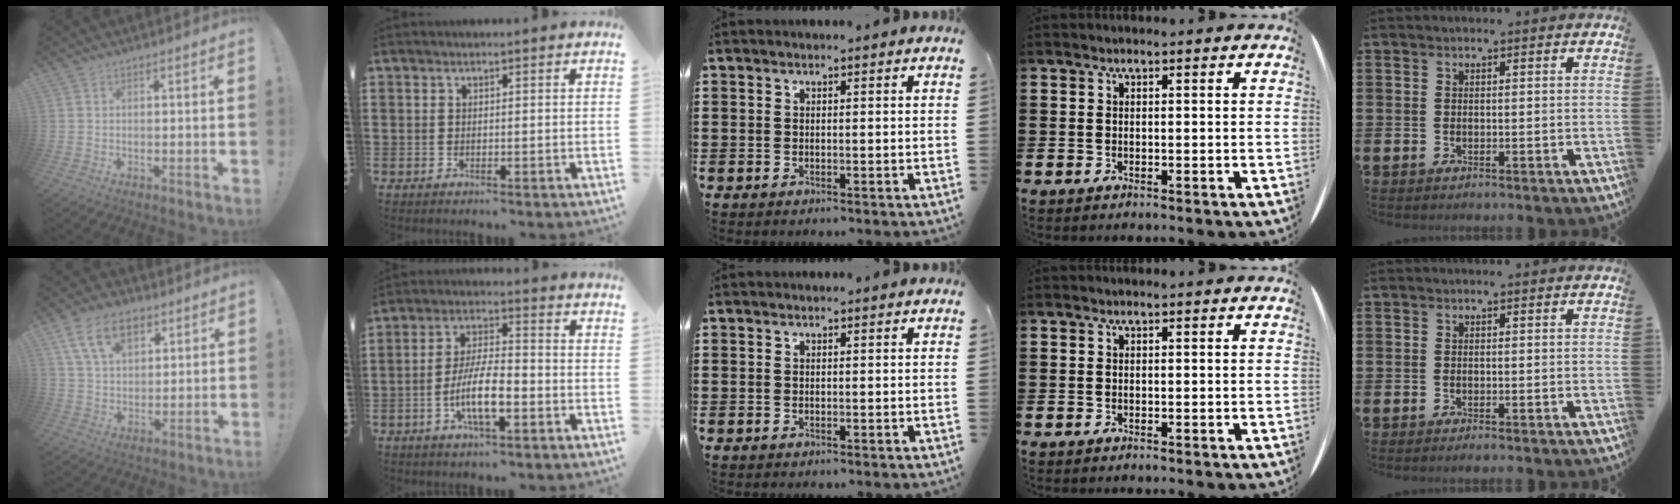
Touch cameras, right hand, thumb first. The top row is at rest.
{"thumb": {"total": 13.9, "force": [7.1, 8.6, 8.3], "torque": [-0.135, -0.016, 0.134]}, "index": {"total": 8.9, "force": [-3.1, 2.7, 7.9], "torque": [-0.162, -0.004, -0.061]}}